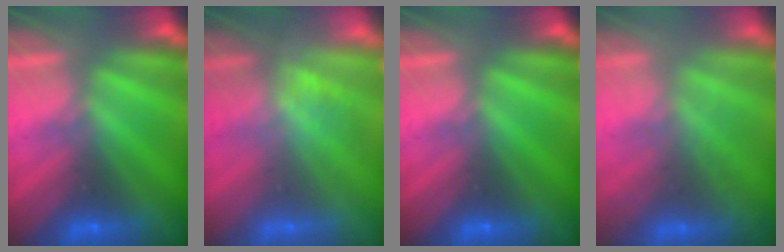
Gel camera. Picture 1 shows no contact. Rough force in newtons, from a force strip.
{"total": 1.6}
{"total": 0.0}
{"total": 1.7}